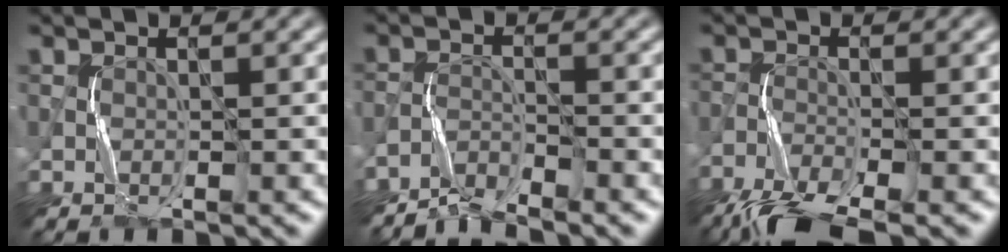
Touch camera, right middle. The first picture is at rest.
{"total": 2.7, "force": [-2.7, -0.3, 0.0], "torque": [0.000, 0.007, -0.061]}
{"total": 6.6, "force": [-5.6, 0.8, 3.2], "torque": [-0.065, -0.024, -0.112]}